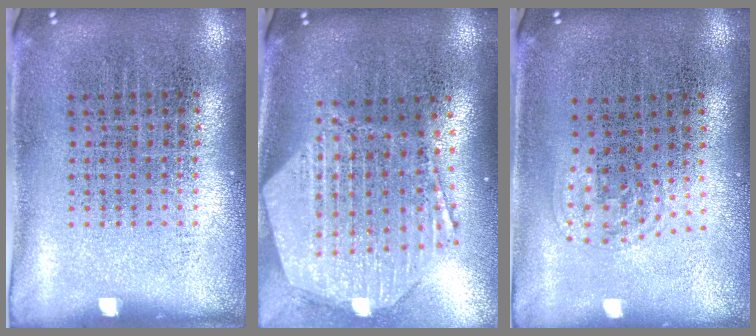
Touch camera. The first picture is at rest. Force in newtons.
{"total": 3.0, "press": 2.4, "slide": 1.8}
{"total": 1.0, "press": 0.7, "slide": 0.7}